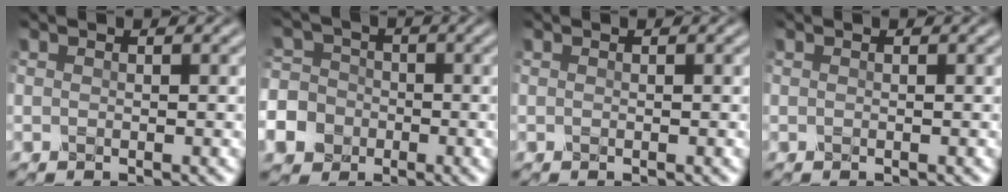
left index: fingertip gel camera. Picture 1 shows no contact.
{"total": 8.7, "force": [-4.4, 7.2, 2.3], "torque": [-0.068, -0.022, -0.099]}
{"total": 0.0}
{"total": 0.0}